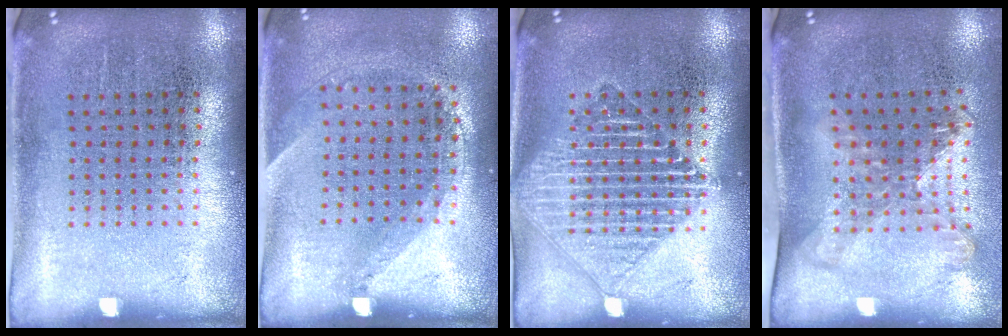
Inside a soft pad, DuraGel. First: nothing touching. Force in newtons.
{"total": 1.4, "press": 1.0, "slide": 1.0}
{"total": 1.8, "press": 1.8, "slide": 0.2}
{"total": 1.7, "press": 1.3, "slide": 1.1}